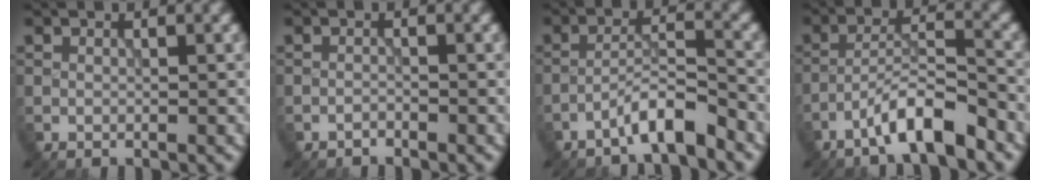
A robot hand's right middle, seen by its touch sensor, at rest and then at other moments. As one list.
[{"total": 0.6, "force": [-0.6, 0.1, 0.0], "torque": [0.002, 0.001, -0.014]}, {"total": 3.8, "force": [-3.0, 0.3, 2.3], "torque": [-0.036, 0.014, -0.061]}, {"total": 5.1, "force": [-3.6, 0.7, 3.6], "torque": [-0.059, 0.015, -0.070]}]